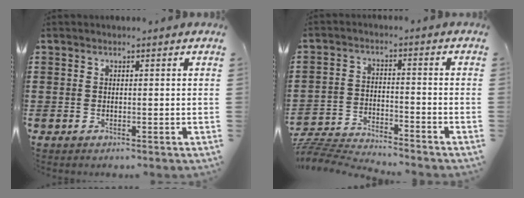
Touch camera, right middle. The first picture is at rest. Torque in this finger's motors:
{"motor_torque": [0.86, 0.00, 0.00, 0.00]}